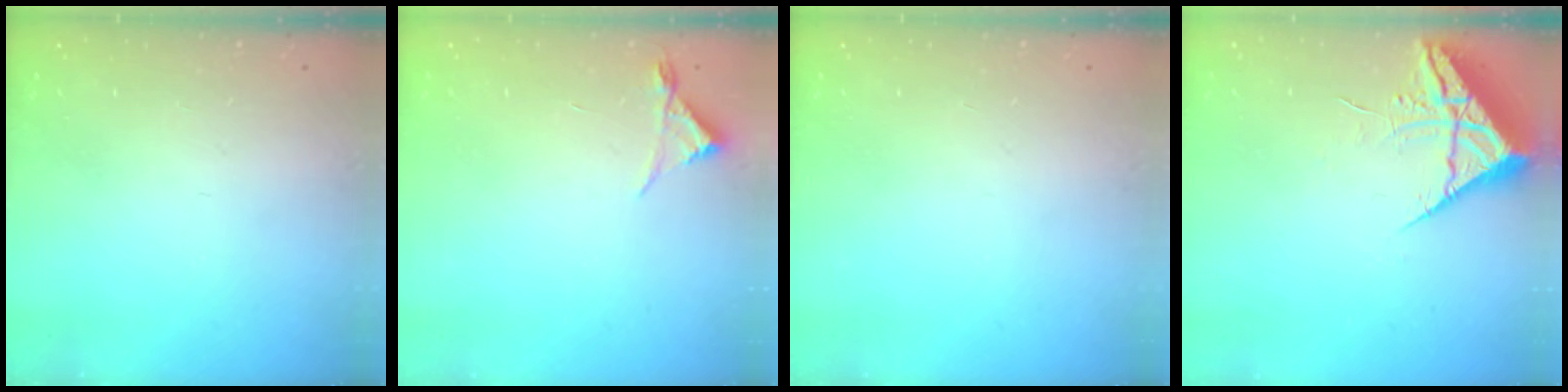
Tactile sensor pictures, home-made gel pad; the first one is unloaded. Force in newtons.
{"total": 4.2, "press": 4.1, "slide": 0.5}
{"total": 0.0}
{"total": 6.7, "press": 6.7, "slide": 0.5}